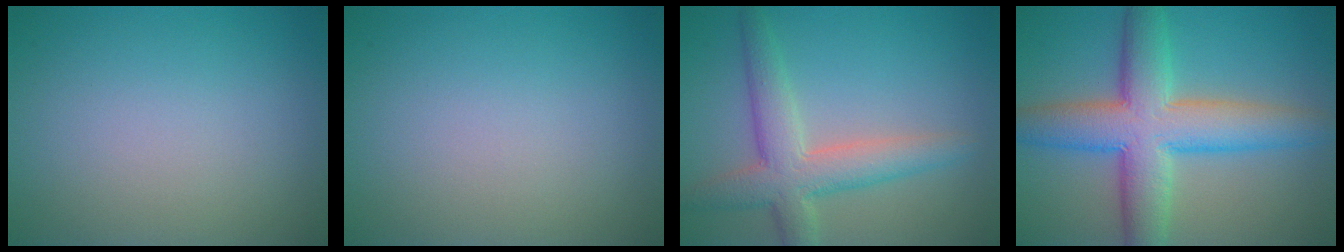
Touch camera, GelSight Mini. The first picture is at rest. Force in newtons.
{"total": 0.0}
{"total": 5.2, "press": 5.2, "slide": 0.3}
{"total": 9.1, "press": 9.1, "slide": 0.4}